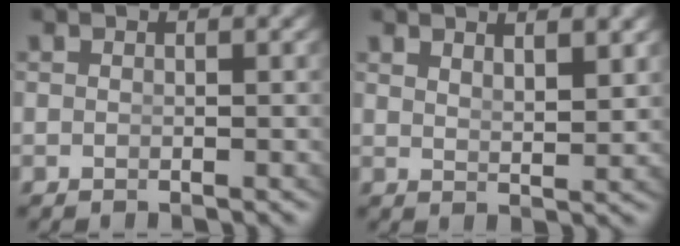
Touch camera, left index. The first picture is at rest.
{"total": 2.2, "force": [1.9, -0.3, 1.1], "torque": [-0.019, -0.015, 0.045]}